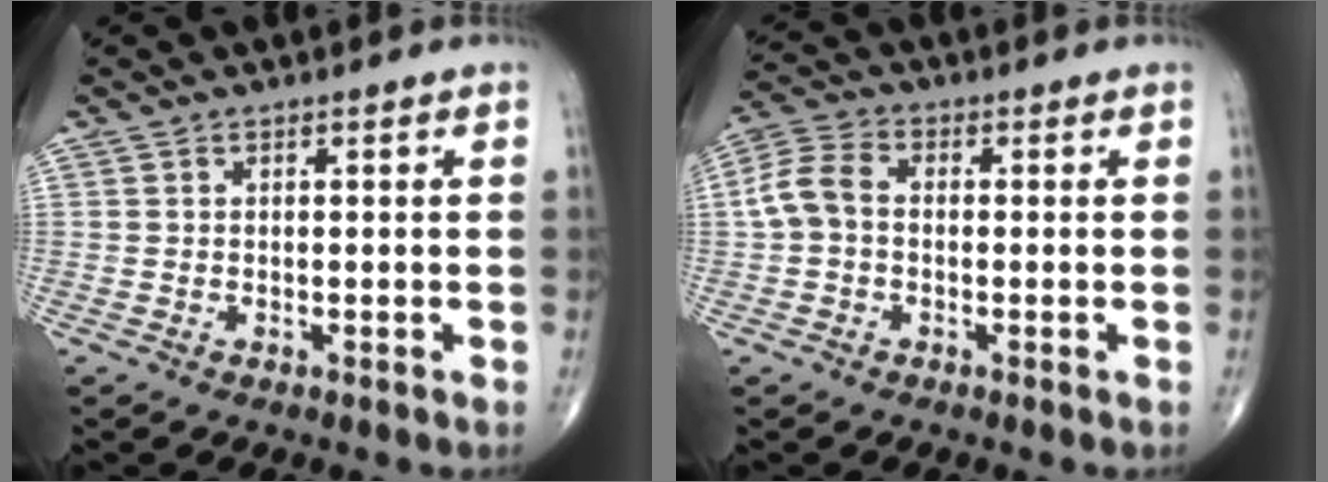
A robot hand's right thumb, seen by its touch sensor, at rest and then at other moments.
{"total": 6.2, "force": [-0.4, 4.4, 4.3], "torque": [-0.086, 0.020, -0.019]}